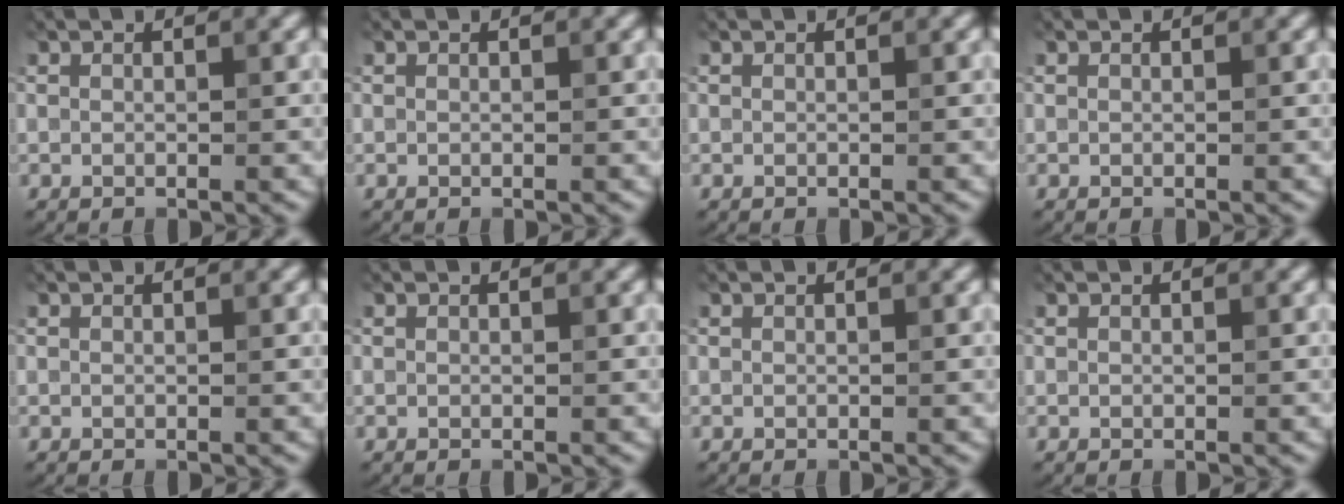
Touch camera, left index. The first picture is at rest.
{"total": 0.0}
{"total": 0.0}
{"total": 0.0}
{"total": 0.0}
{"total": 0.0}
{"total": 0.0}
{"total": 0.0}